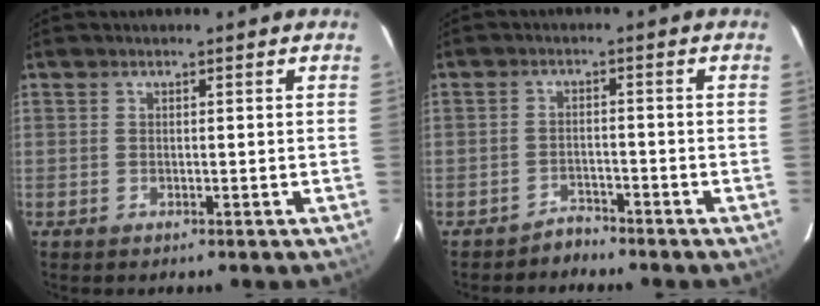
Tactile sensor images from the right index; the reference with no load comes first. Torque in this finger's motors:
{"motor_torque": [-0.04, -0.02, -0.20, -0.14]}